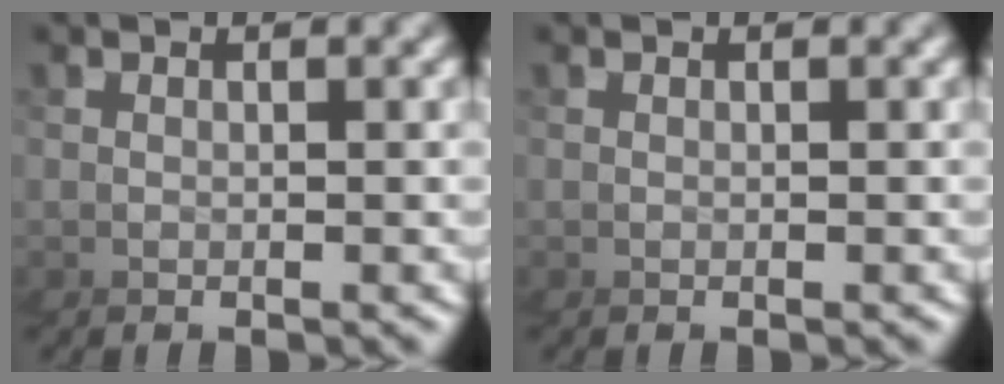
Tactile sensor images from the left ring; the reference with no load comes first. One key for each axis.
{"total": 0.0}